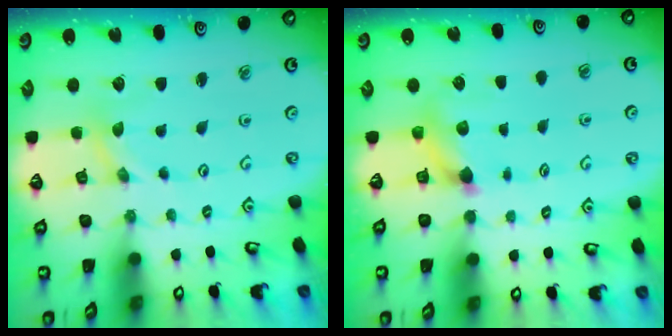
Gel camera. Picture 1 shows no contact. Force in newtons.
{"total": 5.5, "press": 5.5, "slide": 0.6}